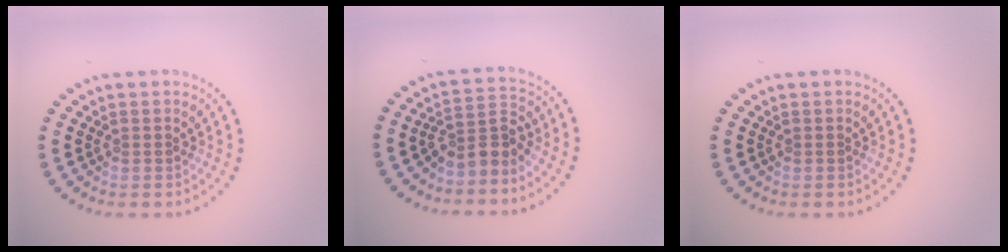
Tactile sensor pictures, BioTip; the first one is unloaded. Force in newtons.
{"total": 2.7, "press": 2.1, "slide": 1.8}
{"total": 0.0}